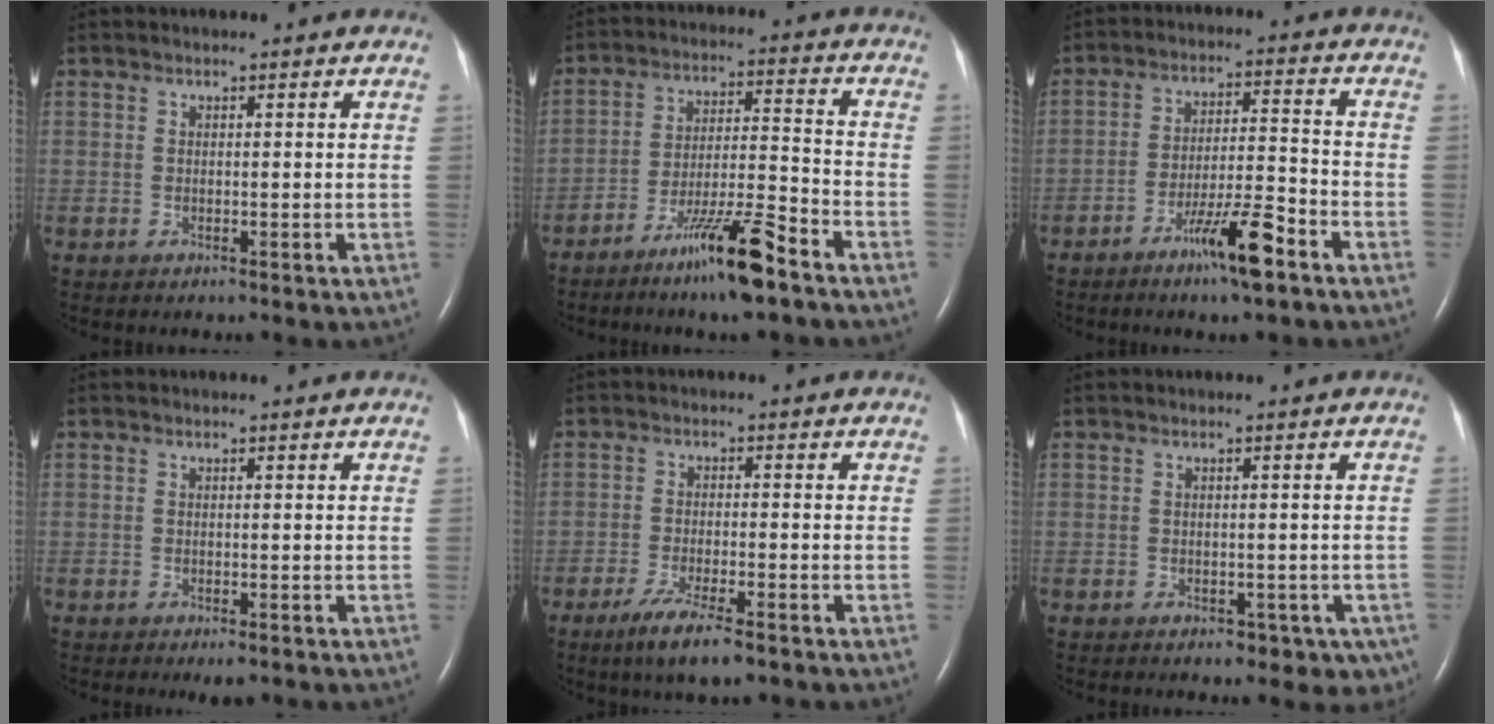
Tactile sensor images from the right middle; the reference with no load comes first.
{"total": 10.9, "force": [-7.6, 0.2, 7.8], "torque": [-0.139, -0.016, -0.138]}
{"total": 8.6, "force": [-5.5, 0.3, 6.6], "torque": [-0.119, -0.004, -0.095]}
{"total": 1.6, "force": [-1.0, 0.5, 1.1], "torque": [-0.014, -0.004, -0.009]}
{"total": 6.6, "force": [-4.4, 0.8, 5.0], "torque": [-0.099, -0.016, -0.071]}
{"total": 4.9, "force": [-2.8, 3.1, 2.6], "torque": [-0.018, 0.003, -0.031]}